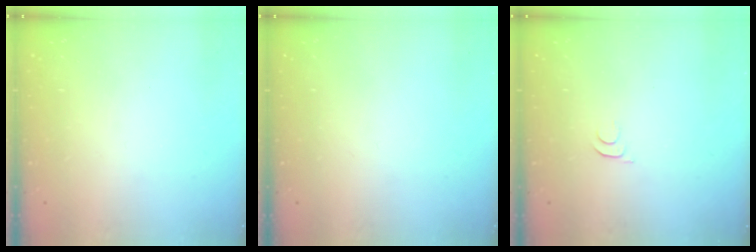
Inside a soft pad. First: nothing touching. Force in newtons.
{"total": 0.0}
{"total": 3.3, "press": 3.2, "slide": 0.4}